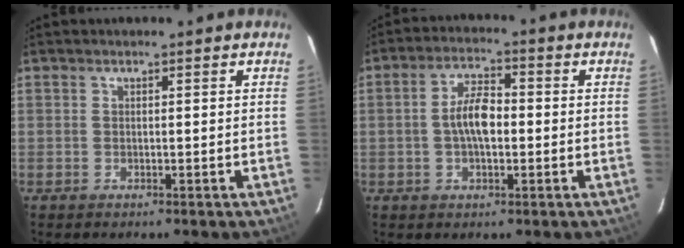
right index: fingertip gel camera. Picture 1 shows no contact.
{"total": 6.4, "force": [-0.5, 2.9, 5.8], "torque": [-0.108, 0.012, -0.008]}